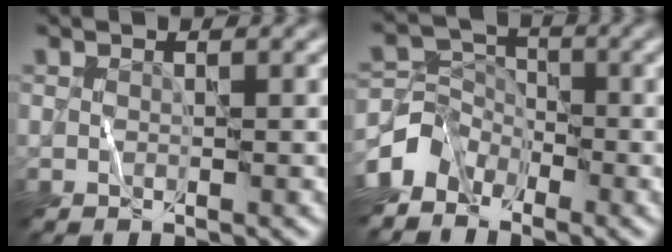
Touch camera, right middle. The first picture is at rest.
{"total": 4.0, "force": [-3.0, 2.4, 1.2], "torque": [-0.019, 0.002, -0.073]}